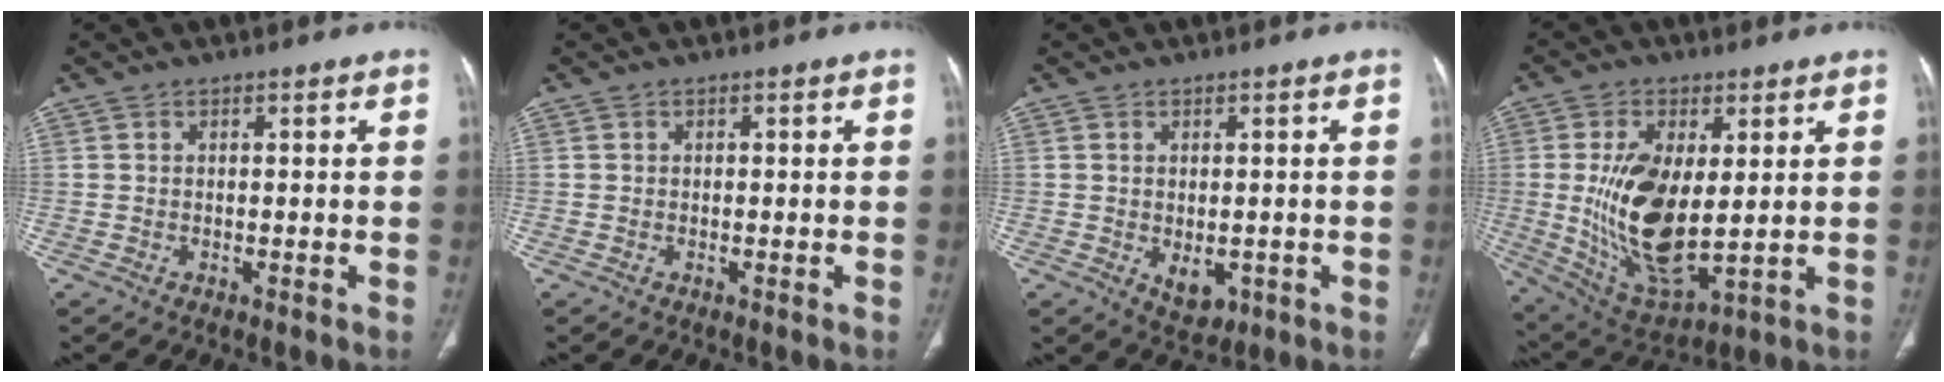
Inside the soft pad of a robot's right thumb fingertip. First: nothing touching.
{"total": 0.0}
{"total": 4.2, "force": [-0.9, 2.8, 3.0], "torque": [-0.034, -0.005, 0.003]}
{"total": 17.0, "force": [1.1, 8.2, 14.9], "torque": [-0.276, -0.024, 0.041]}